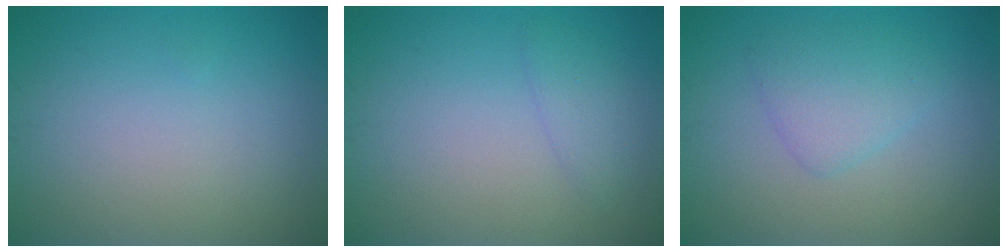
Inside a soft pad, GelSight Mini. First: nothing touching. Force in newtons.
{"total": 1.5, "press": 1.5, "slide": 0.2}
{"total": 2.6, "press": 2.6, "slide": 0.3}